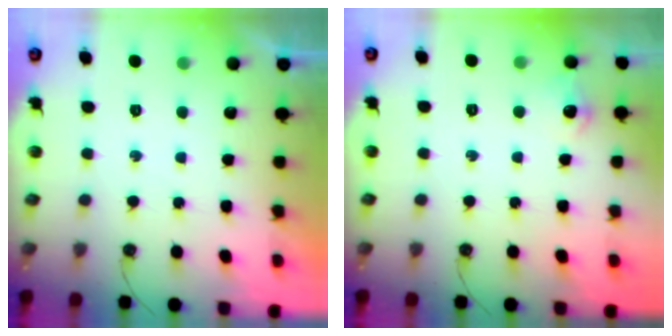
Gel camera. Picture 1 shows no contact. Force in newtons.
{"total": 6.9, "press": 6.8, "slide": 0.9}